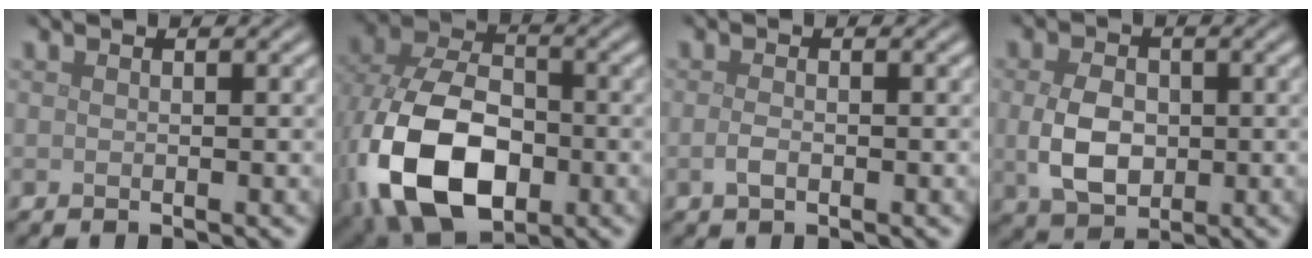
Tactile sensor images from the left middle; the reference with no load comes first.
{"total": 14.4, "force": [-4.2, 9.3, 10.2], "torque": [-0.237, -0.034, -0.076]}
{"total": 1.1, "force": [-0.4, 0.5, 0.9], "torque": [-0.022, -0.001, -0.009]}
{"total": 4.5, "force": [-0.2, 3.3, 3.2], "torque": [-0.069, -0.006, -0.002]}